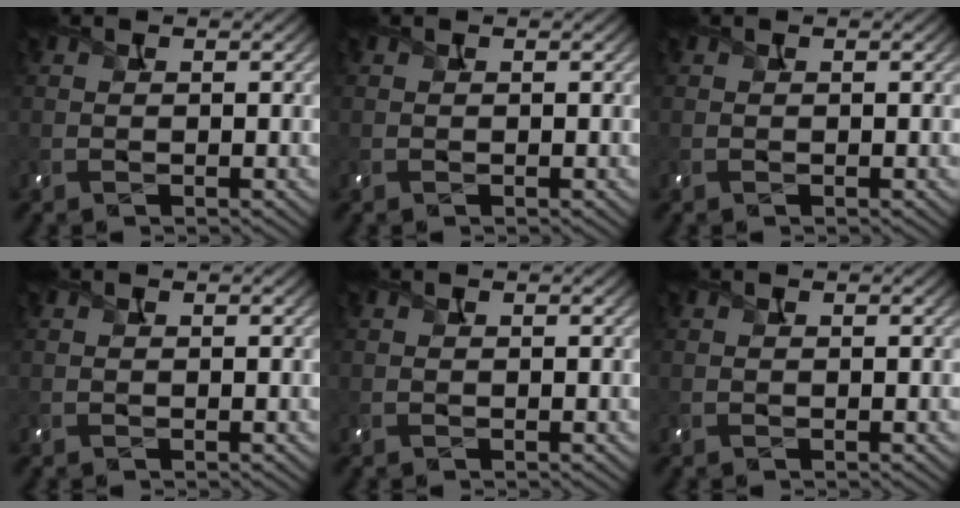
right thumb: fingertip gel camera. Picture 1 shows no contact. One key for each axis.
{"total": 0.0}
{"total": 0.0}
{"total": 0.0}
{"total": 0.0}
{"total": 0.0}